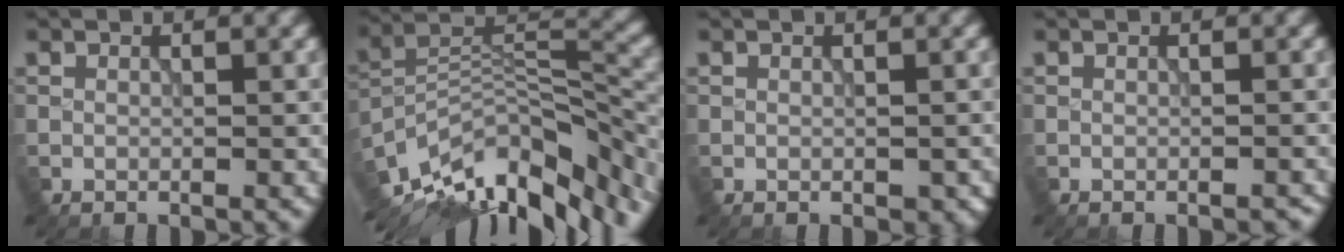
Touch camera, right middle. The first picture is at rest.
{"total": 13.7, "force": [-9.6, 5.0, 8.4], "torque": [-0.169, 0.008, -0.159]}
{"total": 1.4, "force": [-0.5, 0.9, 1.0], "torque": [-0.017, -0.011, -0.002]}
{"total": 0.9, "force": [-0.7, 0.3, 0.6], "torque": [-0.007, -0.001, -0.008]}